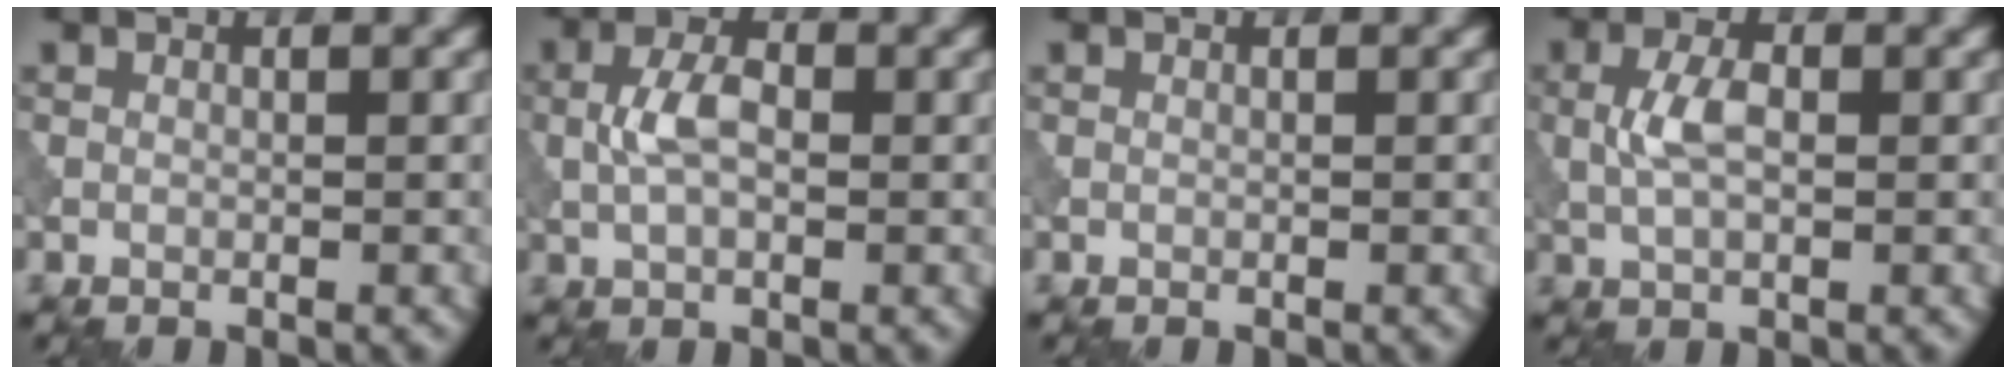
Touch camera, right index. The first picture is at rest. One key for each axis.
{"total": 3.7, "fx": -0.1, "fy": 2.0, "fz": 3.1, "tx": -0.068, "ty": 0.004, "tz": -0.005}
{"total": 0.0}
{"total": 3.4, "fx": 0.0, "fy": 1.7, "fz": 2.9, "tx": -0.066, "ty": 0.002, "tz": -0.001}